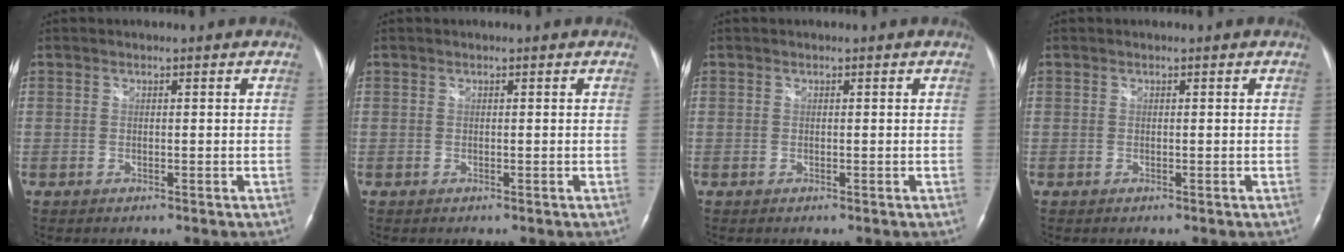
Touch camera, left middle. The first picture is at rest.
{"total": 0.0}
{"total": 0.0}
{"total": 0.0}